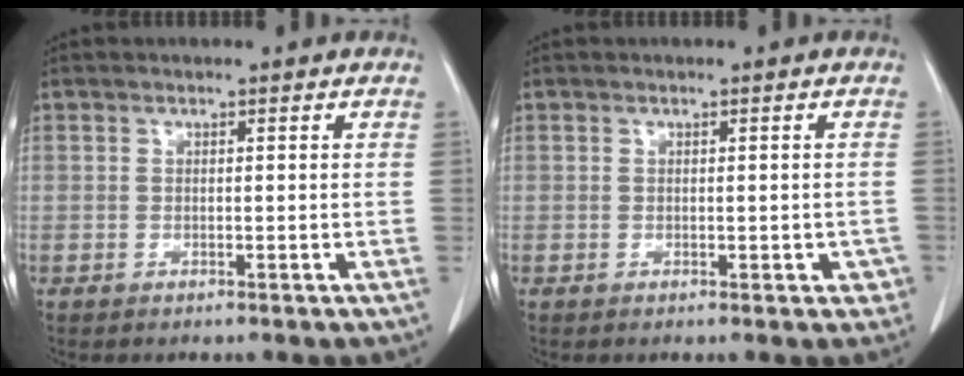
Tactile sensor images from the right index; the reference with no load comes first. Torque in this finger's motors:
{"motor_torque": [-0.06, 0.14, 0.04, 0.04]}